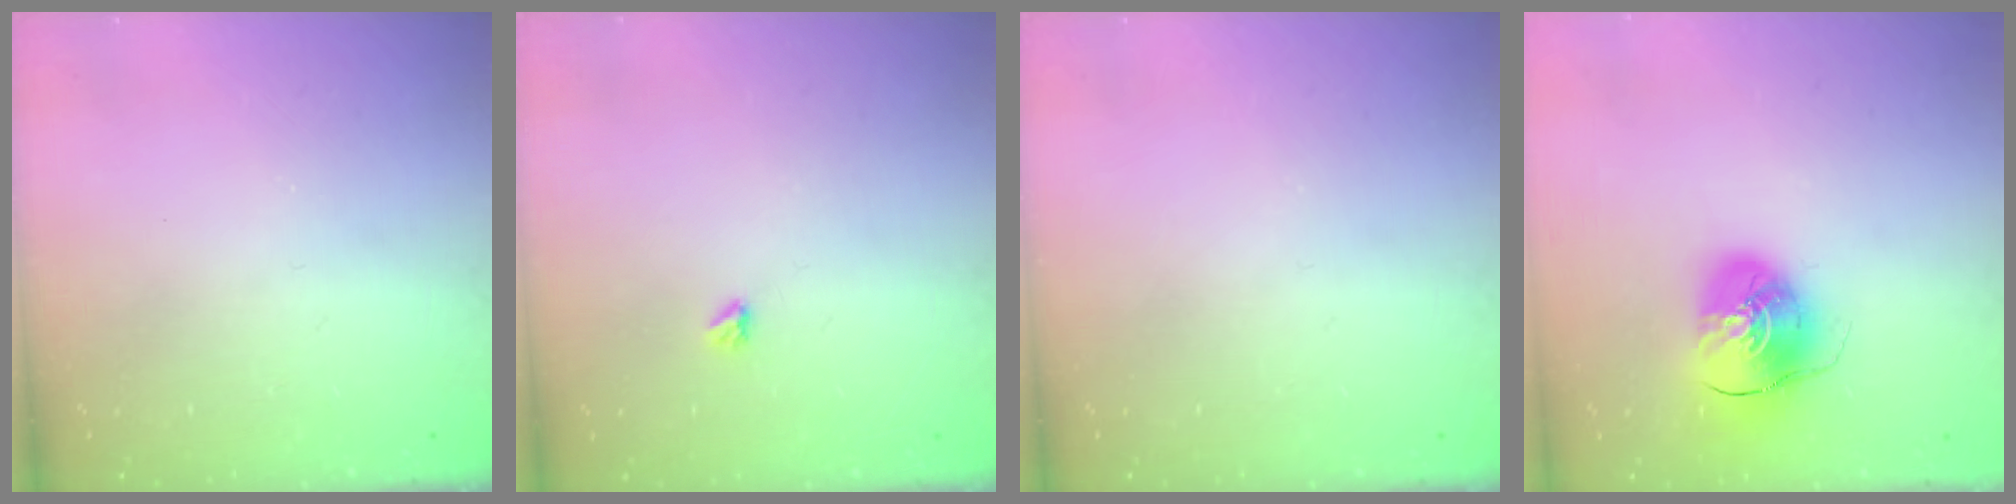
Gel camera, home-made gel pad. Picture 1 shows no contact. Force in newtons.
{"total": 2.9, "press": 2.9, "slide": 0.5}
{"total": 0.0}
{"total": 9.7, "press": 9.6, "slide": 1.4}